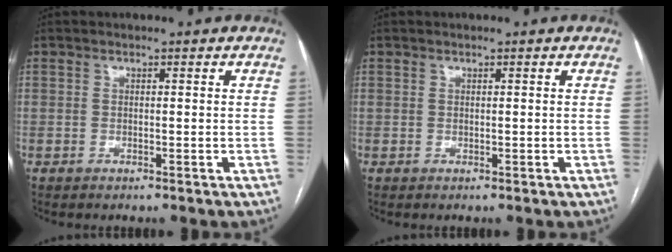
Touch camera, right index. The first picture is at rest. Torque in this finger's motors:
{"motor_torque": [0.00, 0.00, 0.00, 0.00]}